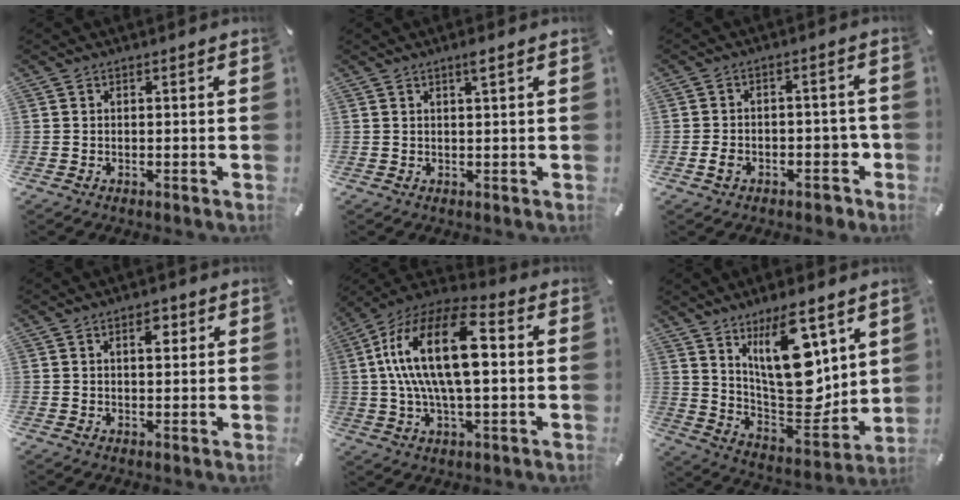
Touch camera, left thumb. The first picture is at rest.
{"total": 1.8, "force": [1.1, 0.0, 1.5], "torque": [-0.031, -0.001, 0.018]}
{"total": 6.0, "force": [-2.2, 4.2, 3.7], "torque": [-0.057, 0.010, -0.039]}
{"total": 3.8, "force": [1.3, 2.0, 2.9], "torque": [-0.030, -0.005, 0.014]}
{"total": 20.1, "force": [2.8, 8.8, 17.8], "torque": [-0.375, -0.001, 0.039]}
{"total": 20.2, "force": [9.2, 9.0, 15.5], "torque": [-0.274, -0.077, 0.154]}